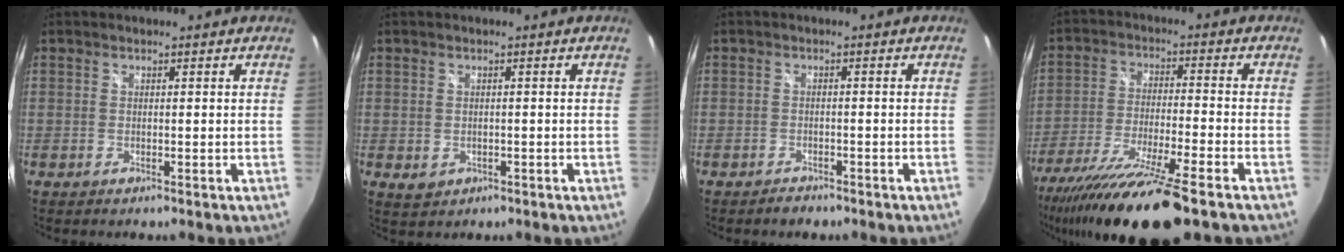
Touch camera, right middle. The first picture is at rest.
{"total": 2.8, "force": [-0.6, 2.3, 1.4], "torque": [-0.026, -0.006, -0.006]}
{"total": 2.0, "force": [-1.7, 1.0, 0.3], "torque": [-0.011, 0.003, -0.027]}
{"total": 19.1, "force": [-14.7, 1.0, 12.2], "torque": [-0.241, -0.057, -0.252]}